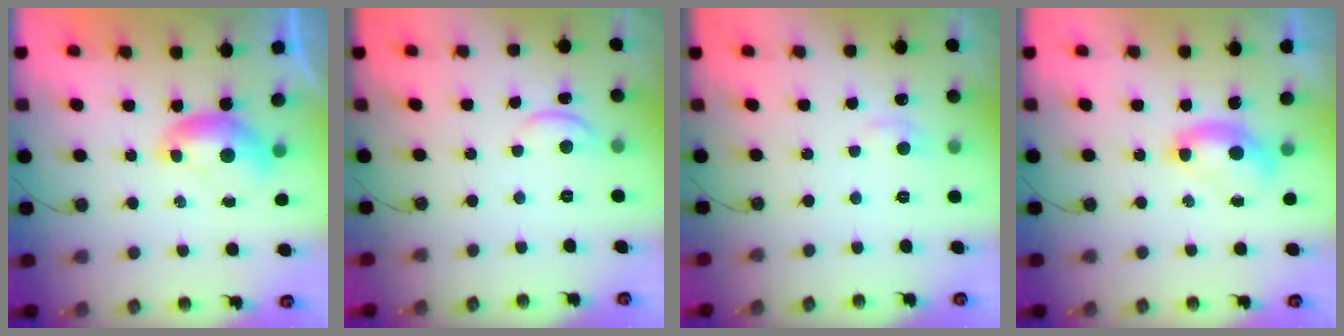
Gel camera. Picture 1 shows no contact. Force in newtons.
{"total": 0.7, "press": 0.6, "slide": 0.3}
{"total": 0.8, "press": 0.4, "slide": 0.7}
{"total": 2.5, "press": 2.3, "slide": 0.9}